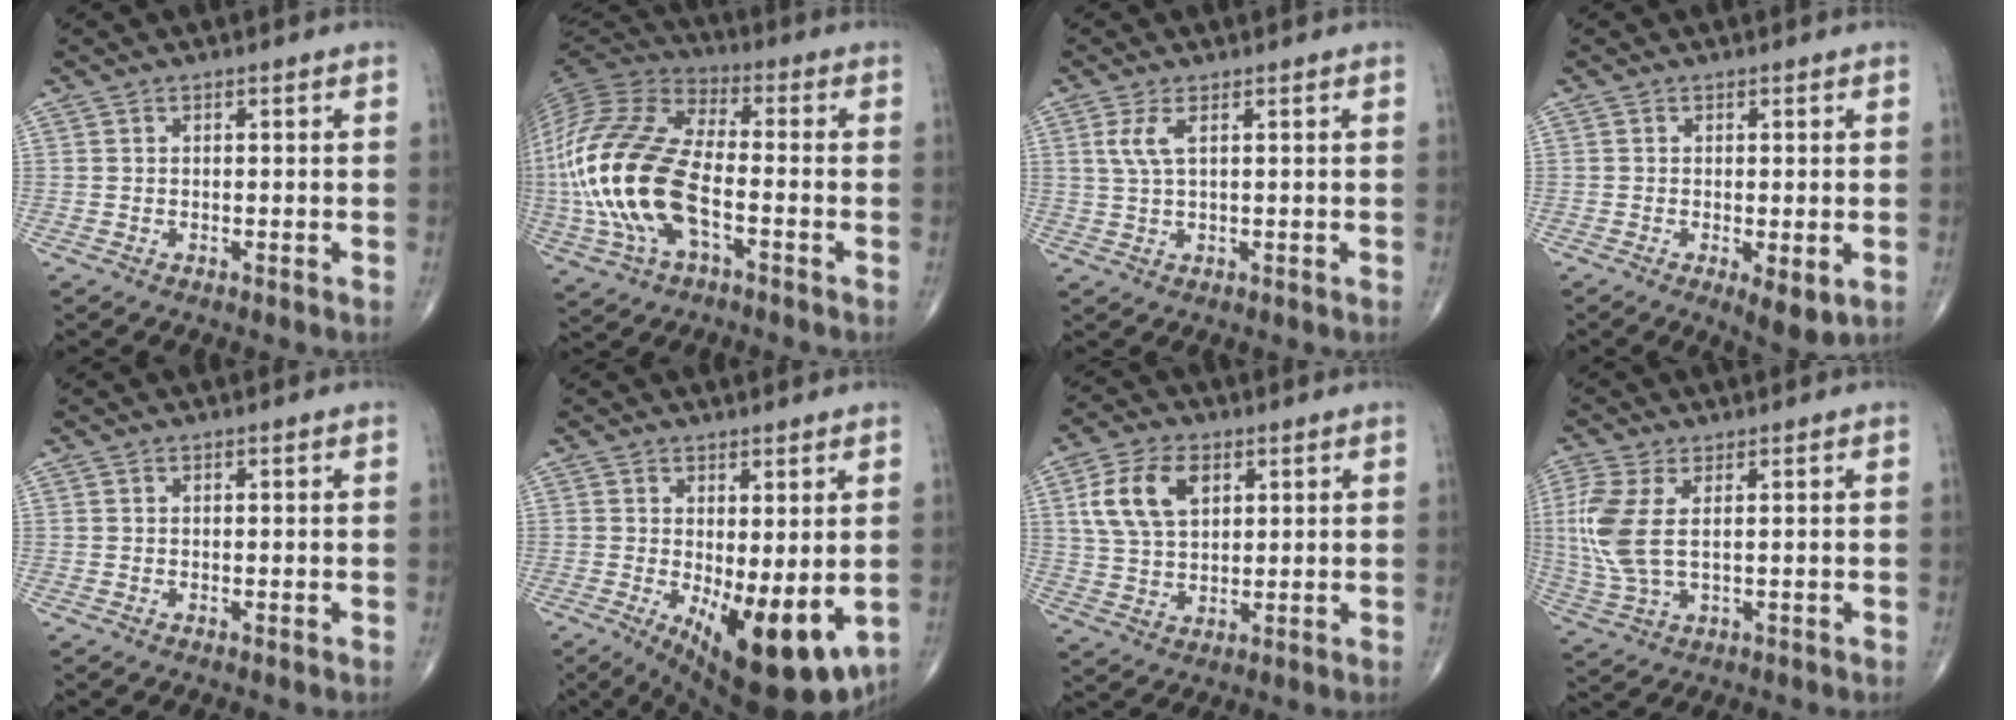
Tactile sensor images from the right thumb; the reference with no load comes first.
{"total": 22.3, "force": [-4.6, 10.9, 18.9], "torque": [-0.426, 0.014, -0.085]}
{"total": 3.4, "force": [1.2, 1.0, 3.1], "torque": [-0.079, 0.004, 0.030]}
{"total": 4.6, "force": [-1.2, 1.6, 4.1], "torque": [-0.064, -0.014, -0.014]}
{"total": 0.0}
{"total": 14.3, "force": [-2.7, 5.5, 12.9], "torque": [-0.185, -0.030, -0.021]}
{"total": 10.5, "force": [3.7, 6.6, 7.3], "torque": [-0.133, -0.002, 0.072]}
{"total": 9.8, "force": [1.7, 4.6, 8.5], "torque": [-0.227, -0.002, 0.041]}